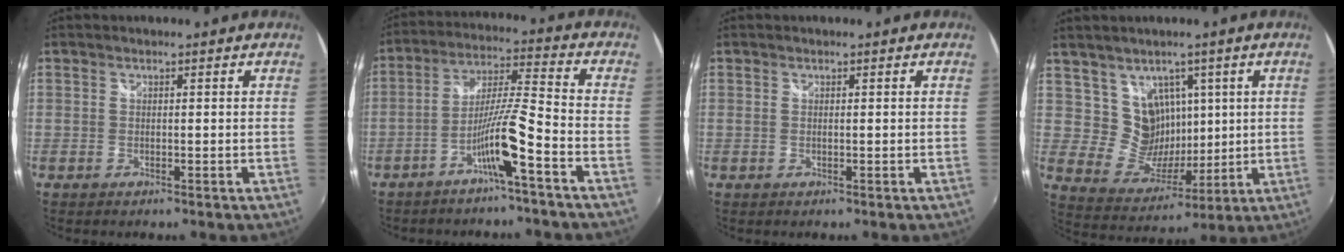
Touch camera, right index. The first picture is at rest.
{"total": 8.7, "force": [-5.0, -0.9, 7.1], "torque": [-0.148, 0.007, -0.090]}
{"total": 0.0}
{"total": 9.3, "force": [3.9, 8.0, 2.6], "torque": [-0.044, 0.001, 0.089]}